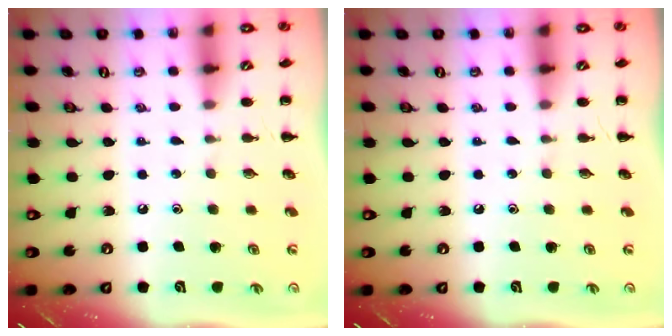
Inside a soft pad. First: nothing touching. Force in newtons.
{"total": 0.0}